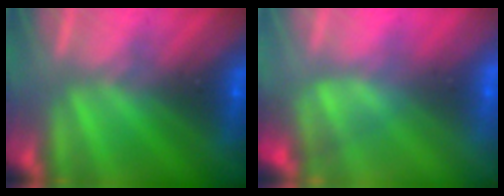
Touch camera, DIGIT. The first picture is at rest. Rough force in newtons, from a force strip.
{"total": 3.6}